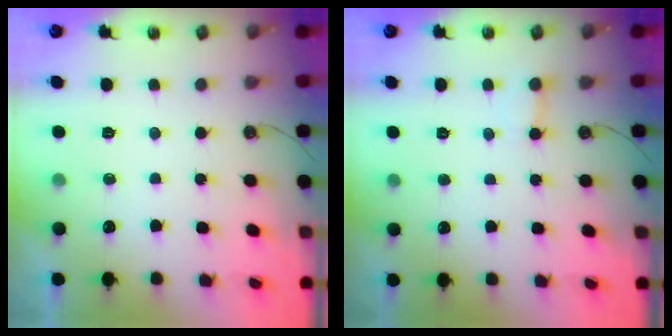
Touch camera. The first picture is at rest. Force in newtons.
{"total": 2.4, "press": 2.4, "slide": 0.1}